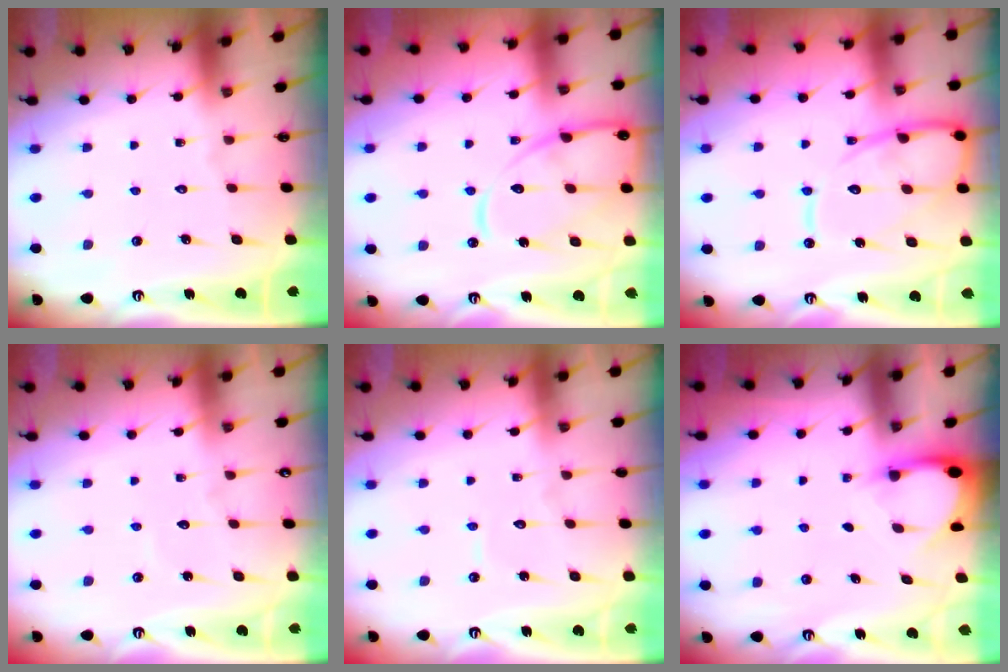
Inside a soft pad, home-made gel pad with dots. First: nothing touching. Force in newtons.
{"total": 13.8, "press": 13.7, "slide": 1.4}
{"total": 13.6, "press": 13.6, "slide": 1.5}
{"total": 3.9, "press": 3.8, "slide": 0.3}
{"total": 4.2, "press": 4.2, "slide": 0.4}
{"total": 3.9, "press": 3.9, "slide": 0.0}